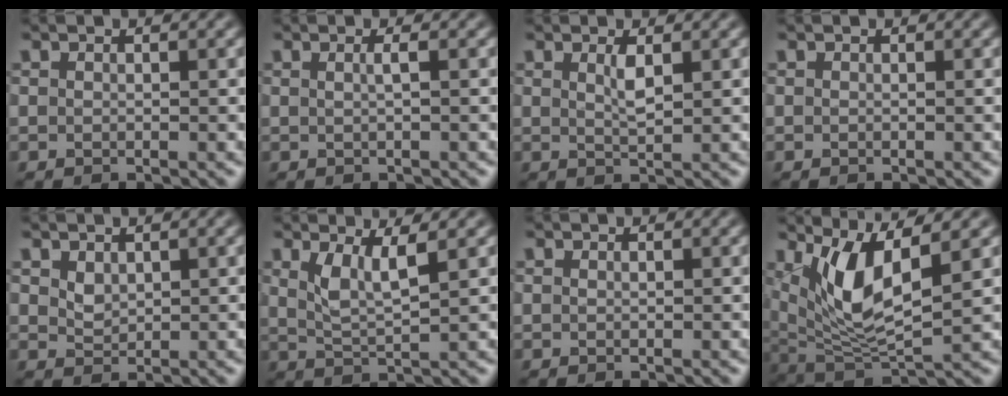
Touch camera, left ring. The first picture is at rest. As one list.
[{"total": 1.2, "force": [0.2, 0.4, 1.1], "torque": [-0.015, 0.004, -0.001]}, {"total": 1.5, "force": [0.7, 0.3, 1.3], "torque": [-0.027, -0.003, 0.012]}, {"total": 0.0}, {"total": 1.4, "force": [0.8, 0.9, 0.7], "torque": [-0.015, -0.002, 0.021]}, {"total": 3.3, "force": [1.6, 0.8, 2.8], "torque": [-0.056, -0.007, 0.035]}, {"total": 0.0}, {"total": 7.4, "force": [2.7, 2.5, 6.4], "torque": [-0.133, -0.016, 0.056]}]